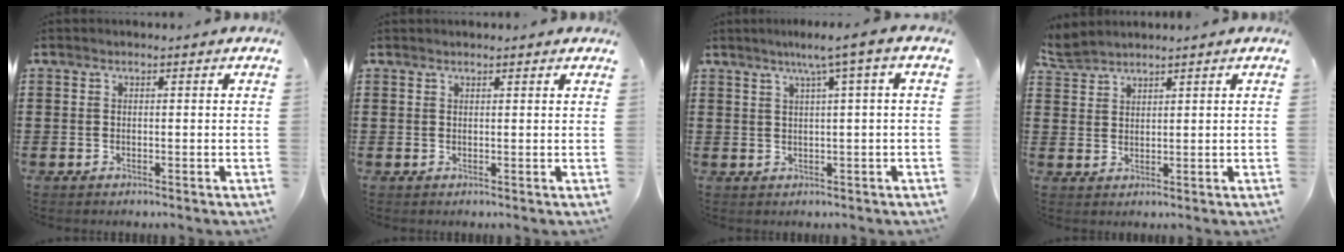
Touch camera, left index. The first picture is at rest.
{"total": 0.7, "force": [0.6, 0.2, 0.1], "torque": [-0.004, 0.002, 0.012]}
{"total": 3.8, "force": [1.4, -0.6, 3.5], "torque": [-0.067, -0.003, 0.019]}
{"total": 2.9, "force": [2.8, 0.5, 0.6], "torque": [-0.021, -0.002, 0.055]}